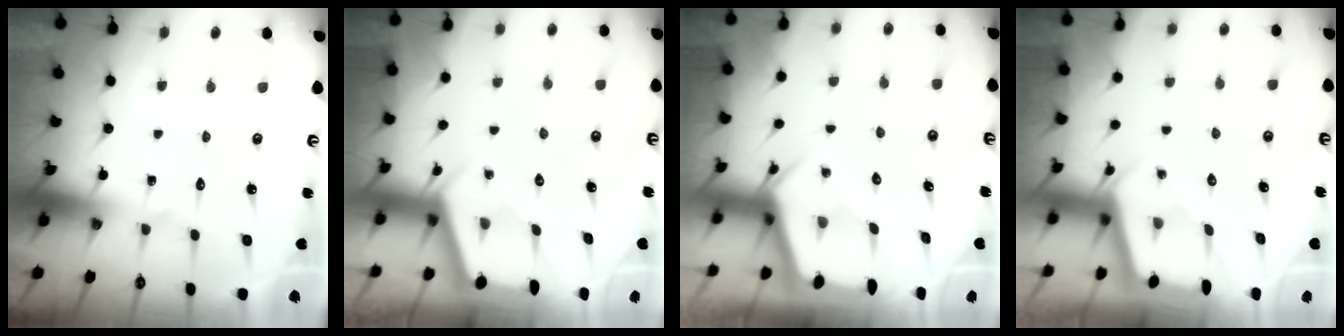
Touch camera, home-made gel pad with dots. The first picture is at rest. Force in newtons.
{"total": 2.4, "press": 2.3, "slide": 0.3}
{"total": 3.9, "press": 3.9, "slide": 0.3}
{"total": 2.0, "press": 2.0, "slide": 0.3}